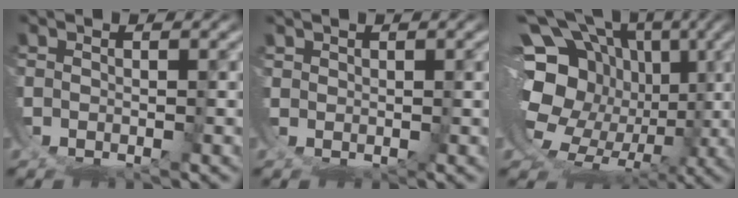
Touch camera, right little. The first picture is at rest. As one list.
[{"total": 1.0, "force": [0.9, -0.4, -0.1], "torque": [0.000, 0.002, 0.023]}, {"total": 19.2, "force": [0.5, 15.4, 11.4], "torque": [-0.216, -0.044, 0.015]}]